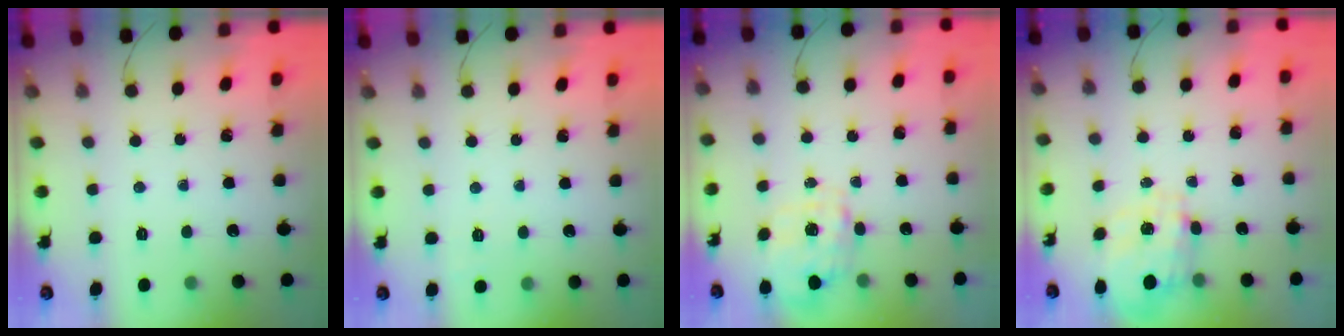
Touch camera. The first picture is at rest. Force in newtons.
{"total": 5.2, "press": 4.9, "slide": 1.7}
{"total": 4.0, "press": 3.9, "slide": 0.9}
{"total": 3.4, "press": 3.3, "slide": 1.0}